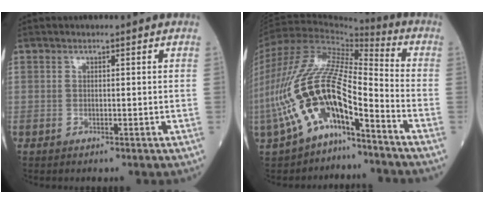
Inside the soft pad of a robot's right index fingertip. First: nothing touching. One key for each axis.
{"total": 17.3, "fx": -8.1, "fy": 5.6, "fz": 14.2, "tx": -0.300, "ty": 0.026, "tz": -0.142}